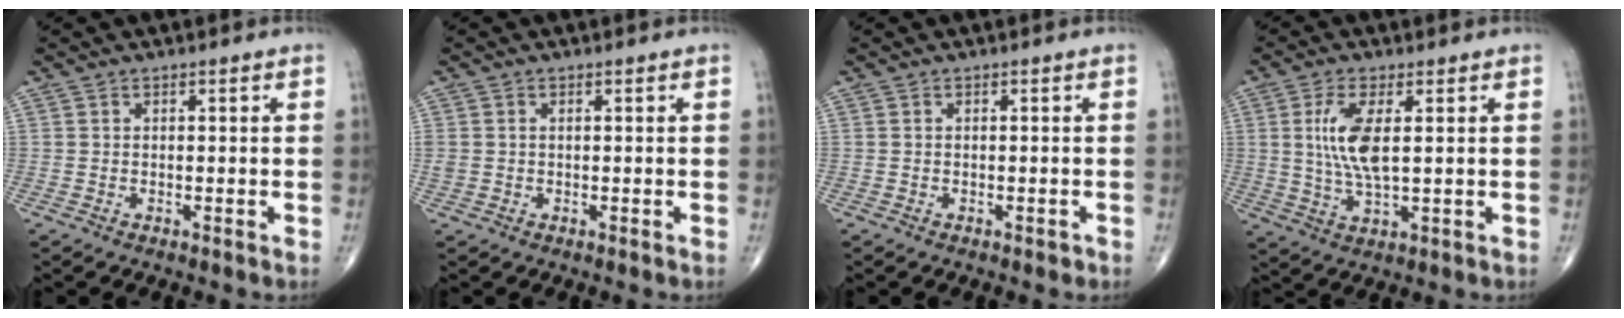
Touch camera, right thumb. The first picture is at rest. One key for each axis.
{"total": 1.4, "fx": 0.1, "fy": 1.2, "fz": 0.7, "tx": -0.018, "ty": 0.005, "tz": 0.004}
{"total": 0.5, "fx": -0.3, "fy": 0.3, "fz": 0.2, "tx": -0.002, "ty": 0.000, "tz": -0.005}
{"total": 8.5, "fx": 1.6, "fy": 3.0, "fz": 7.8, "tx": -0.168, "ty": -0.008, "tz": 0.035}